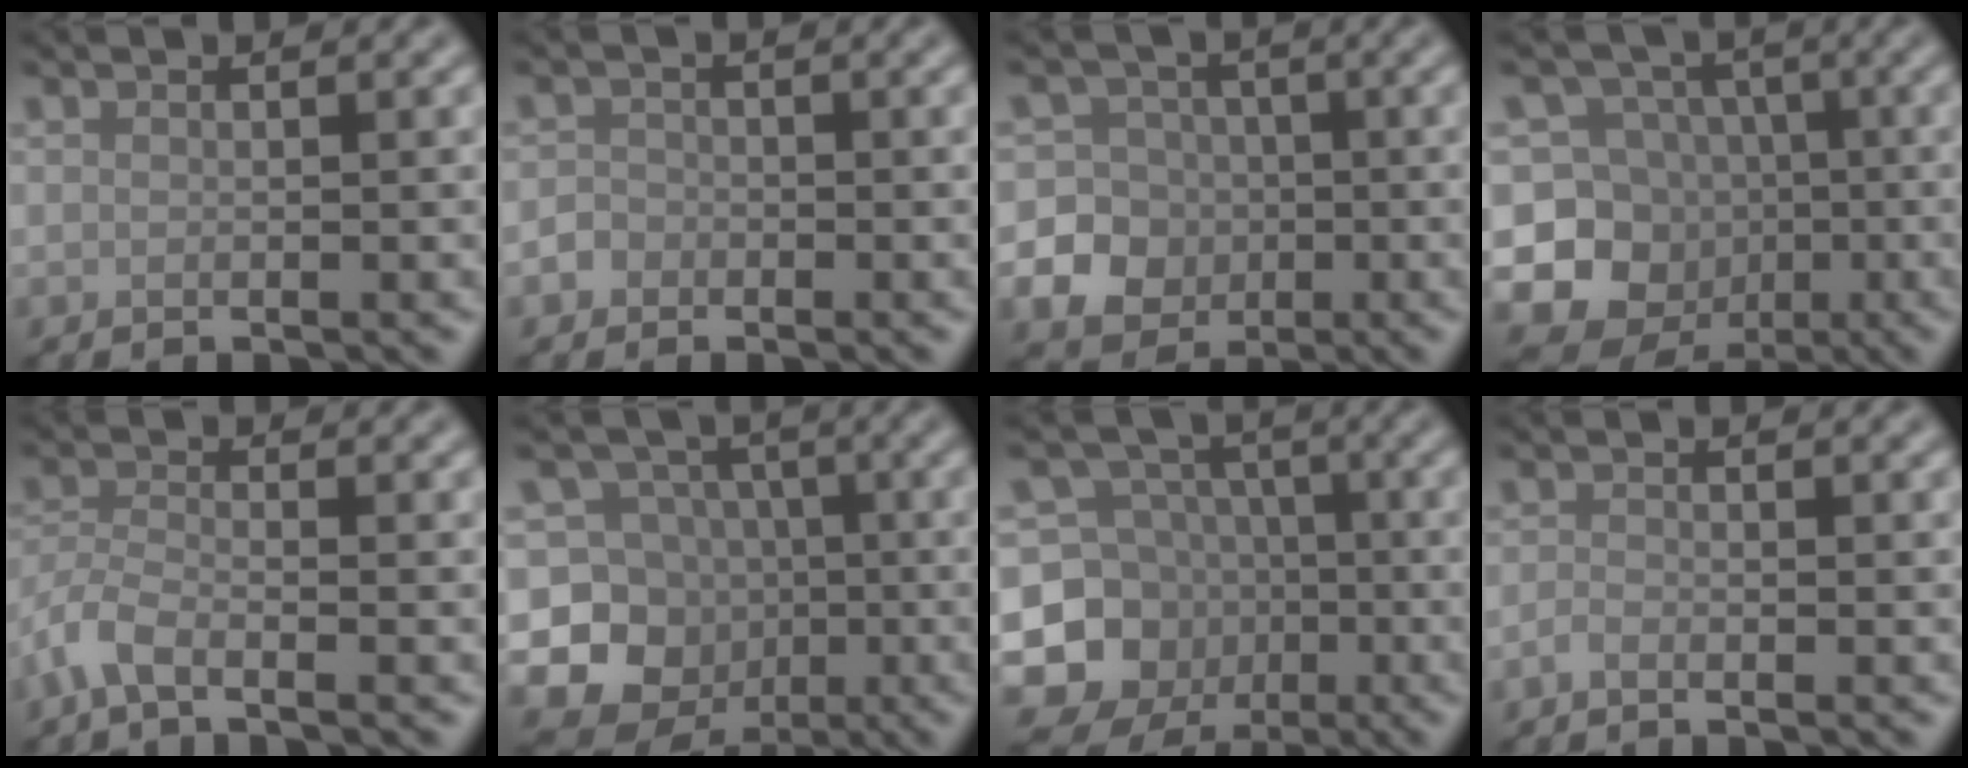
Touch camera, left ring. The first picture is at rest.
{"total": 1.4, "force": [-0.7, 1.2, 0.2], "torque": [0.007, 0.003, -0.016]}
{"total": 14.5, "force": [-4.1, 13.7, 2.6], "torque": [-0.078, -0.011, -0.090]}
{"total": 12.0, "force": [-4.8, 10.6, 3.0], "torque": [-0.070, -0.012, -0.084]}
{"total": 3.0, "force": [-2.1, 0.8, 2.0], "torque": [-0.049, -0.004, -0.057]}
{"total": 11.8, "force": [-4.5, 10.5, 2.9], "torque": [-0.067, -0.011, -0.083]}
{"total": 8.6, "force": [-3.1, 7.8, 2.0], "torque": [-0.047, 0.005, -0.075]}
{"total": 0.8, "force": [-0.6, 0.2, 0.4], "torque": [-0.009, -0.002, -0.014]}